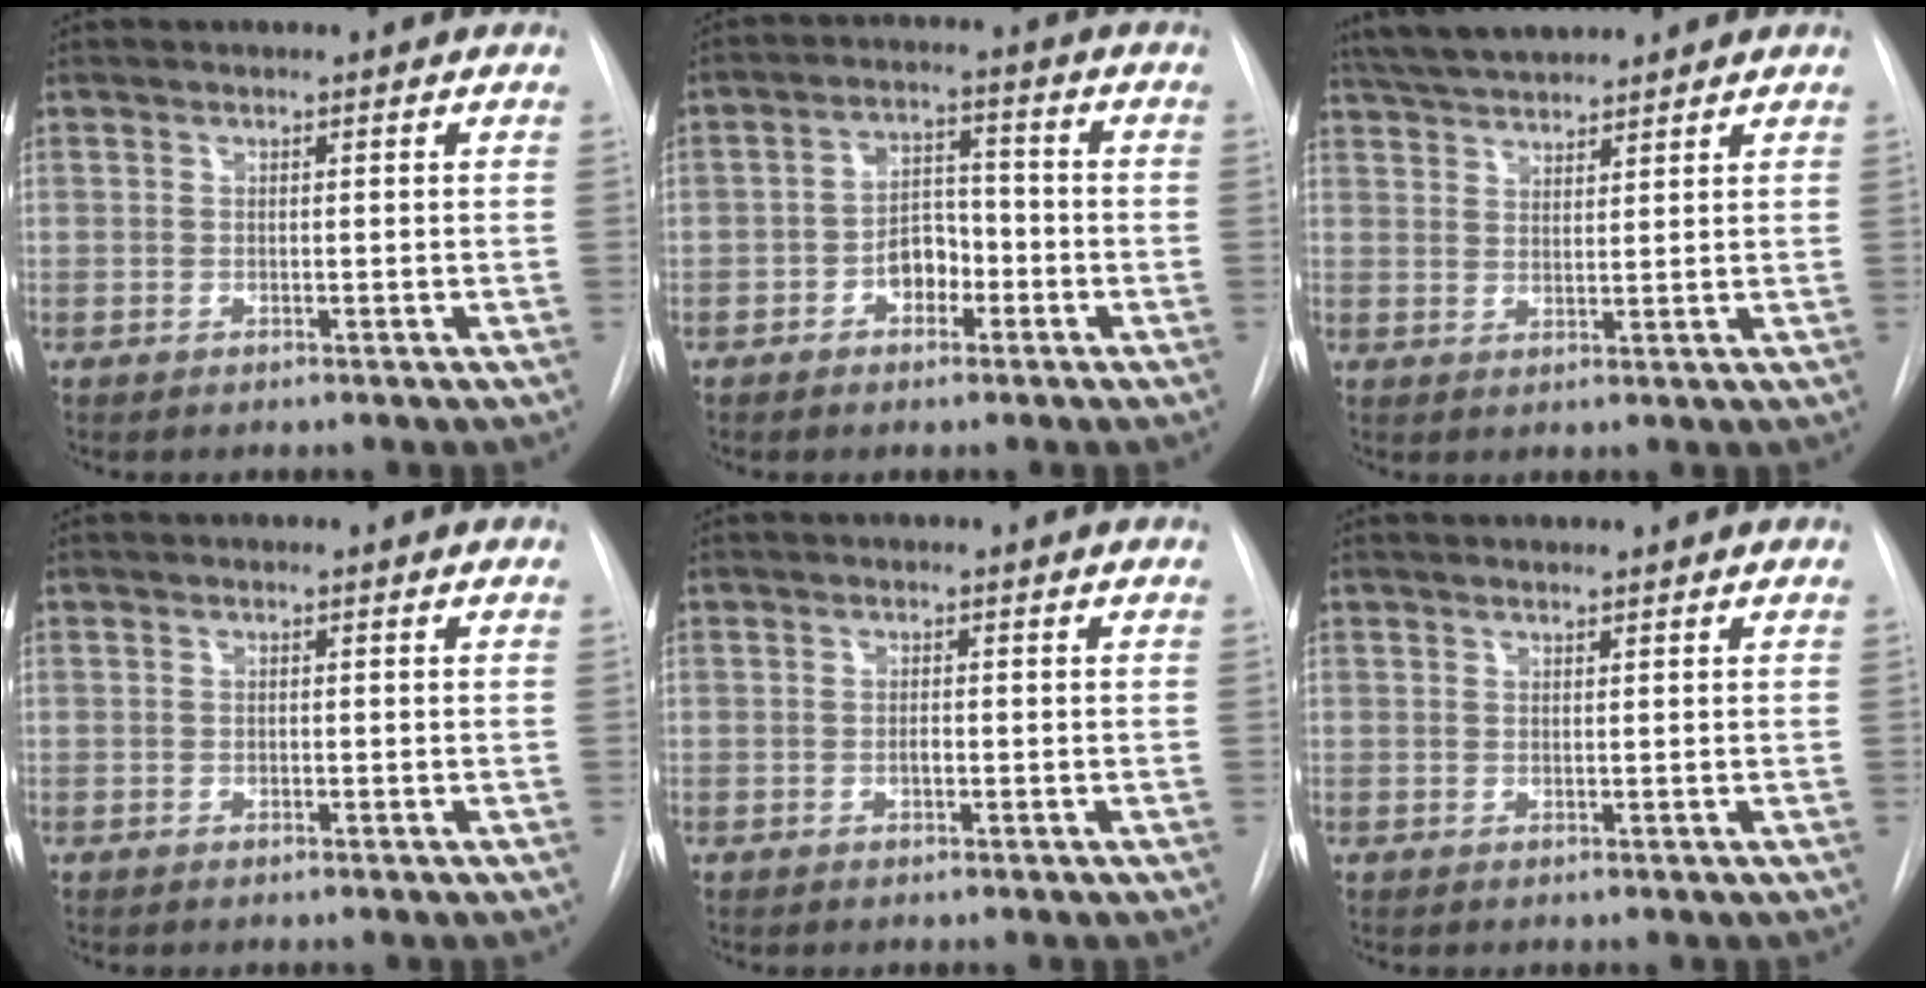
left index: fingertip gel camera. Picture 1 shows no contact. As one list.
[{"total": 5.2, "force": [-2.2, 3.3, 3.3], "torque": [-0.057, 0.019, -0.041]}, {"total": 7.8, "force": [7.2, 1.0, 2.8], "torque": [-0.052, 0.030, 0.128]}, {"total": 0.0}, {"total": 0.9, "force": [-0.3, 0.3, 0.8], "torque": [-0.016, 0.001, -0.007]}, {"total": 1.2, "force": [1.0, 0.0, 0.6], "torque": [-0.012, 0.013, 0.019]}]